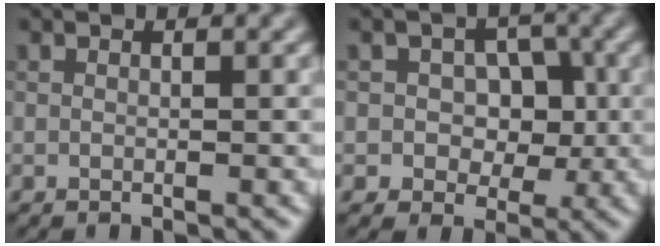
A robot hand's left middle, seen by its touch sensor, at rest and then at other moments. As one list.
[{"total": 3.9, "force": [-0.2, 3.3, 2.1], "torque": [-0.006, 0.002, -0.020]}]